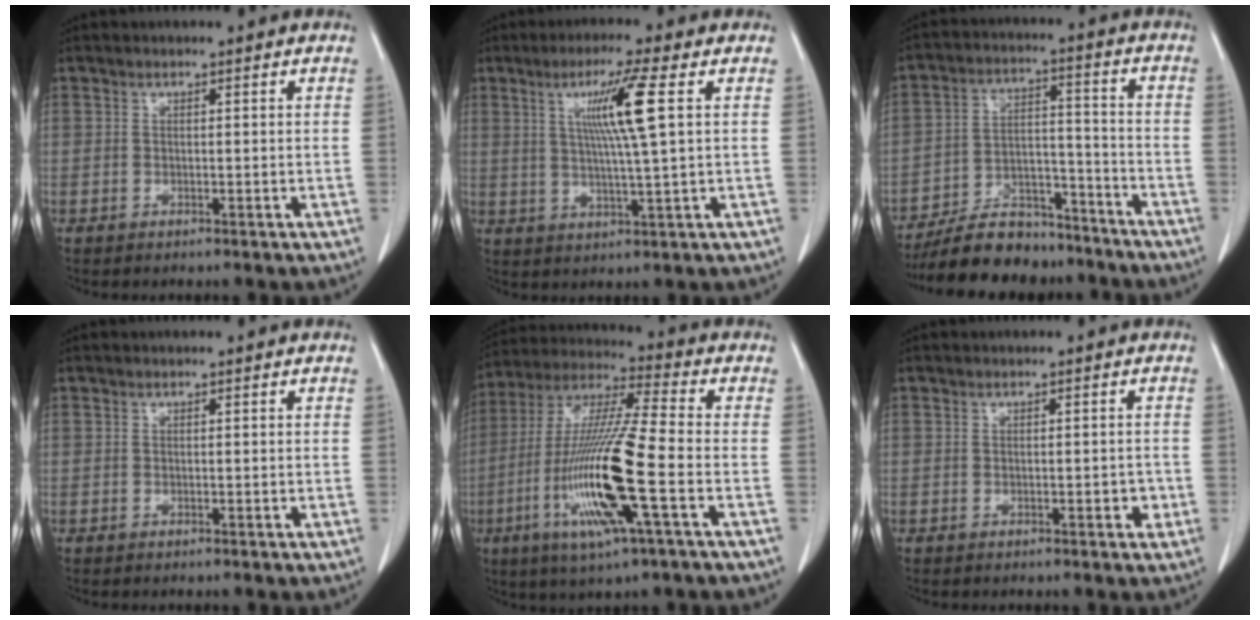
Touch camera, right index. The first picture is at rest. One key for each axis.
{"total": 8.5, "fx": 2.4, "fy": -1.1, "fz": 8.1, "tx": -0.146, "ty": 0.001, "tz": 0.047}
{"total": 13.4, "fx": -11.8, "fy": 4.8, "fz": 4.1, "tx": -0.062, "ty": 0.025, "tz": -0.196}
{"total": 0.0}
{"total": 17.5, "fx": -5.3, "fy": 0.5, "fz": 16.7, "tx": -0.348, "ty": -0.019, "tz": -0.103}
{"total": 1.8, "fx": -0.6, "fy": 0.7, "fz": 1.5, "tx": -0.021, "ty": 0.001, "tz": -0.006}